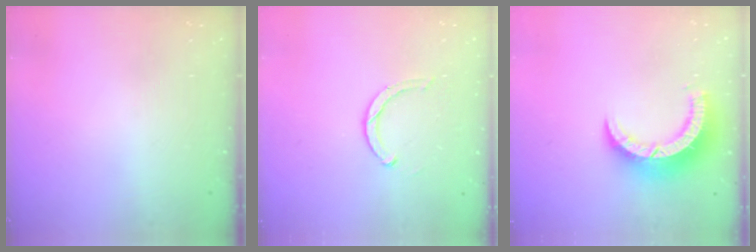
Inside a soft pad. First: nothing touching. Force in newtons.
{"total": 3.0, "press": 2.9, "slide": 0.5}
{"total": 10.3, "press": 10.2, "slide": 1.1}